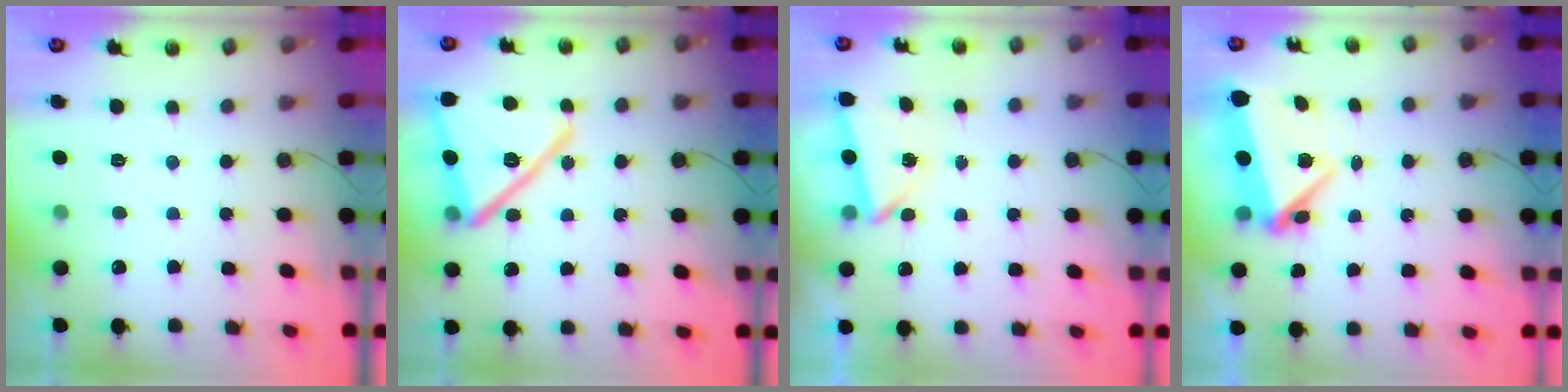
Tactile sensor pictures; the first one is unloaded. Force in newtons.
{"total": 21.3, "press": 21.2, "slide": 2.1}
{"total": 2.7, "press": 0.8, "slide": 2.6}
{"total": 6.4, "press": 6.3, "slide": 1.2}